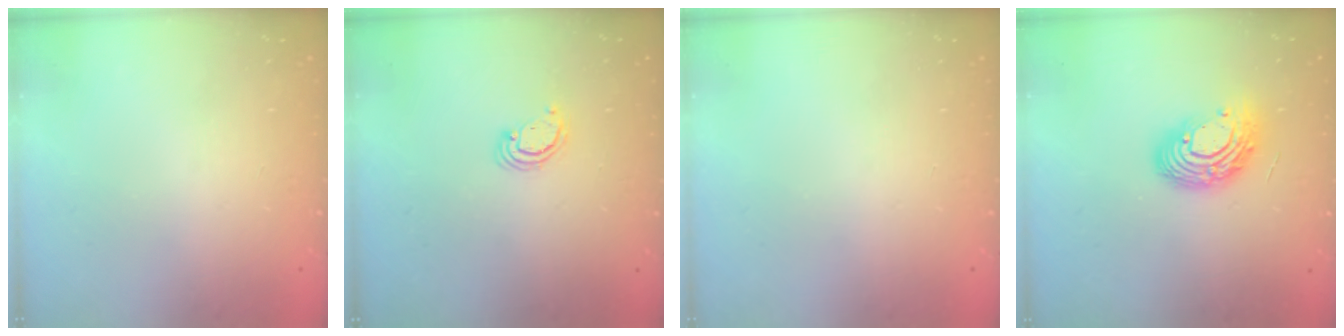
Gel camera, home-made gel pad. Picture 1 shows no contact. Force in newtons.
{"total": 2.6, "press": 2.5, "slide": 0.2}
{"total": 0.0}
{"total": 12.1, "press": 12.0, "slide": 1.0}